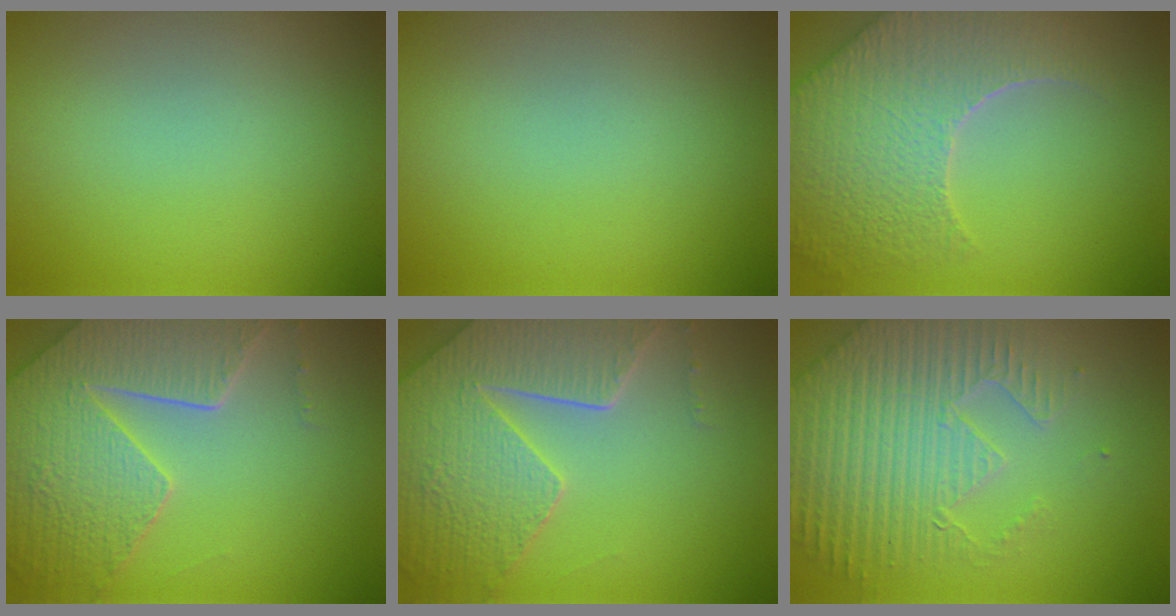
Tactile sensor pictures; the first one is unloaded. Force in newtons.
{"total": 0.0}
{"total": 8.6, "press": 6.3, "slide": 5.9}
{"total": 8.4, "press": 6.0, "slide": 5.8}
{"total": 8.4, "press": 6.0, "slide": 5.8}
{"total": 6.7, "press": 5.3, "slide": 4.2}